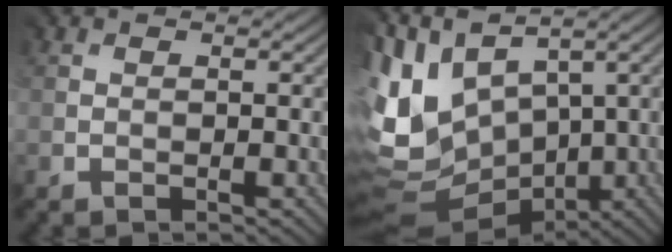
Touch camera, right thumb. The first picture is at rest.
{"total": 9.2, "force": [1.8, 6.6, 6.2], "torque": [-0.195, 0.002, 0.036]}